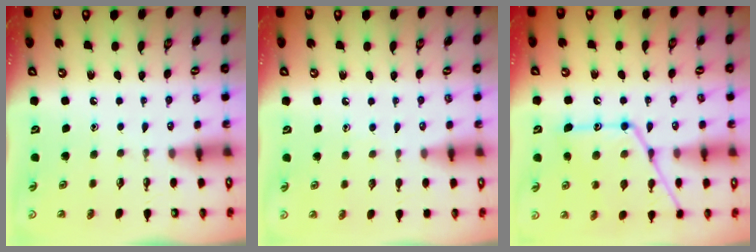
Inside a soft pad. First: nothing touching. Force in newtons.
{"total": 3.7, "press": 3.7, "slide": 0.4}
{"total": 17.3, "press": 17.3, "slide": 1.3}